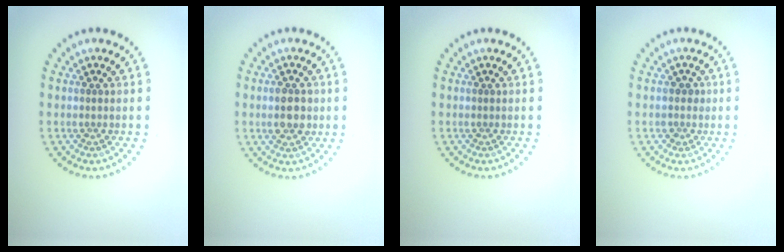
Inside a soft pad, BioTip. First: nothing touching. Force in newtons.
{"total": 2.8, "press": 2.8, "slide": 0.3}
{"total": 0.0}
{"total": 1.2, "press": 1.0, "slide": 0.6}